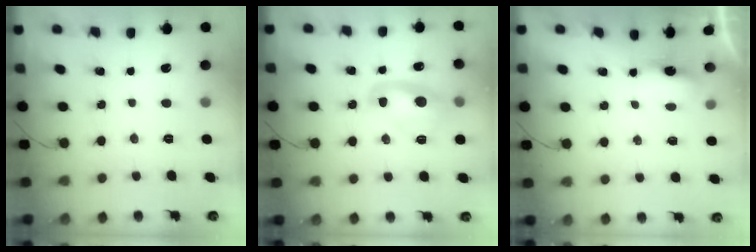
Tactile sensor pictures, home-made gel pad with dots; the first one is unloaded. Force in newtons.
{"total": 9.8, "press": 9.7, "slide": 1.3}
{"total": 3.7, "press": 3.7, "slide": 0.6}